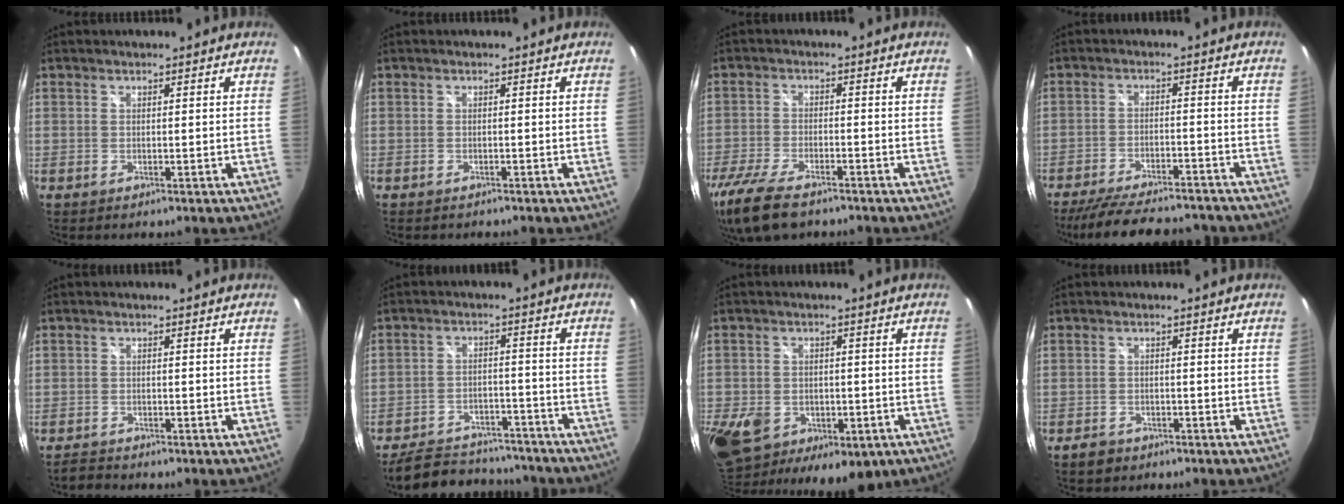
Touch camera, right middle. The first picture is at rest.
{"total": 0.9, "force": [-0.8, 0.3, 0.1], "torque": [-0.006, -0.002, -0.013]}
{"total": 13.2, "force": [-10.0, 4.5, 7.4], "torque": [-0.182, -0.045, -0.185]}
{"total": 19.2, "force": [-16.5, 5.1, 8.3], "torque": [-0.169, -0.018, -0.233]}
{"total": 1.8, "force": [-1.8, 0.4, -0.1], "torque": [-0.009, -0.001, -0.038]}
{"total": 15.1, "force": [-13.2, 5.5, 5.0], "torque": [-0.119, 0.016, -0.179]}
{"total": 19.4, "force": [-7.1, 13.6, 11.9], "torque": [-0.291, -0.036, -0.098]}
{"total": 3.0, "force": [-2.2, 2.0, 0.8], "torque": [-0.027, 0.000, -0.035]}